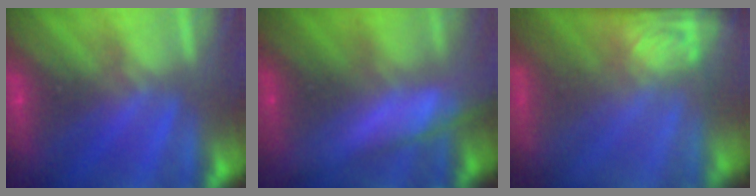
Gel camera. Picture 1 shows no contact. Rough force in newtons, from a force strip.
{"total": 5.5}
{"total": 10.1}